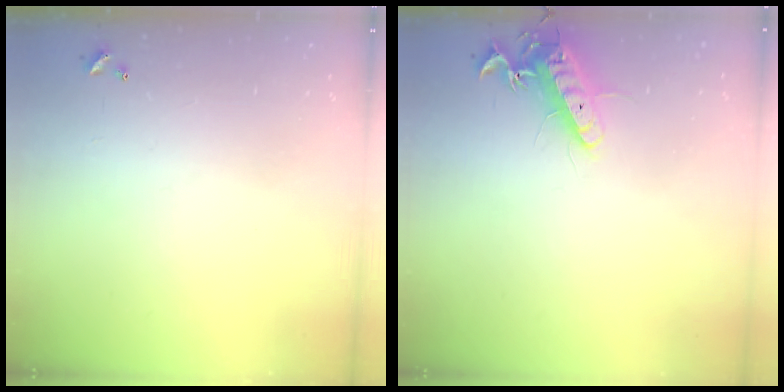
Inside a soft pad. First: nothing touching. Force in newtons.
{"total": 12.7, "press": 12.6, "slide": 1.5}